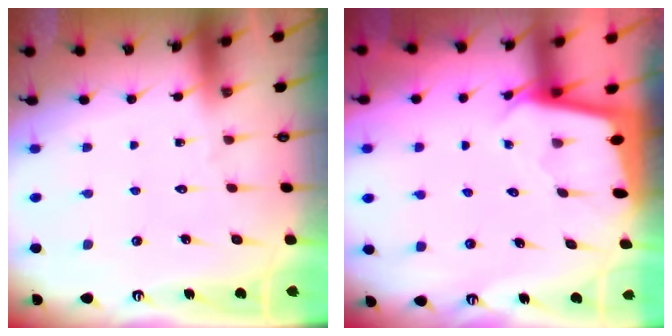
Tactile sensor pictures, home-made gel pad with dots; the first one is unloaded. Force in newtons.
{"total": 2.0, "press": 2.0, "slide": 0.1}